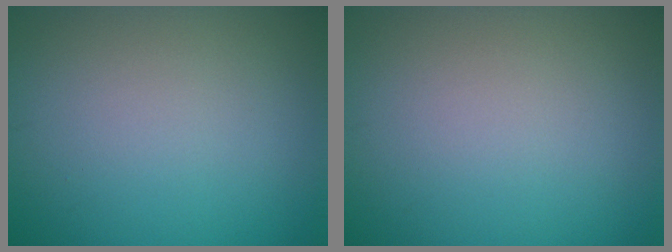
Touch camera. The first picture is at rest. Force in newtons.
{"total": 0.0}